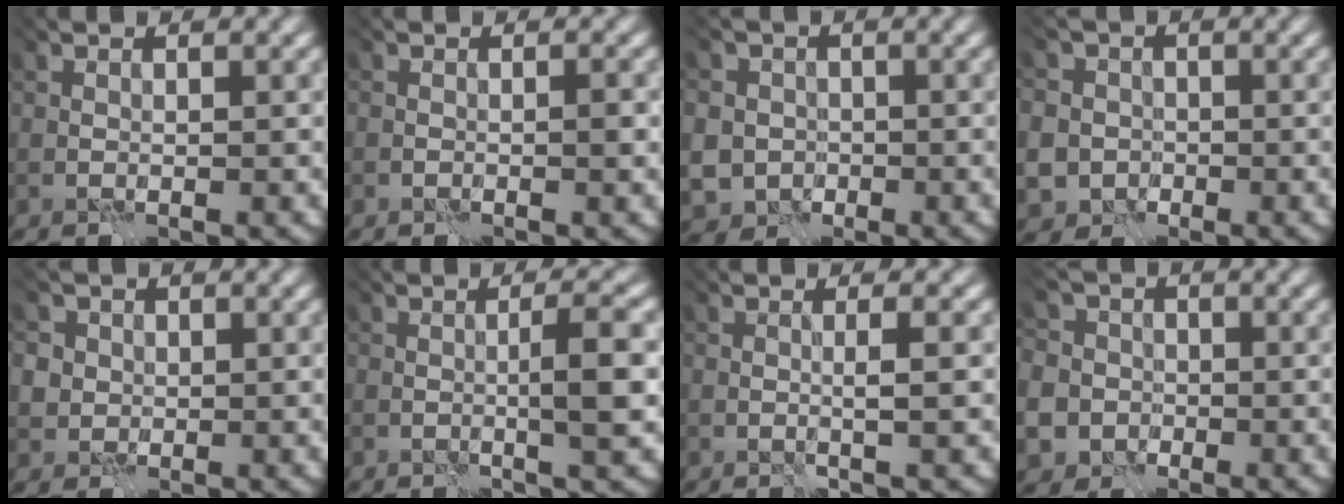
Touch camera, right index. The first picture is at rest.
{"total": 1.1, "force": [-0.5, 0.3, 0.9], "torque": [-0.010, -0.002, -0.009]}
{"total": 6.5, "force": [0.0, 6.3, 1.8], "torque": [-0.041, 0.021, -0.025]}
{"total": 7.0, "force": [-0.5, 6.8, 1.7], "torque": [-0.049, 0.013, -0.034]}
{"total": 3.8, "force": [1.5, 3.3, 1.0], "torque": [-0.035, 0.014, 0.019]}
{"total": 3.1, "force": [-0.5, -0.2, 3.1], "torque": [-0.049, 0.005, -0.009]}
{"total": 1.2, "force": [-0.4, -0.5, 1.0], "torque": [-0.014, -0.001, -0.010]}
{"total": 7.0, "force": [-1.1, 6.5, 2.2], "torque": [-0.054, 0.015, -0.057]}